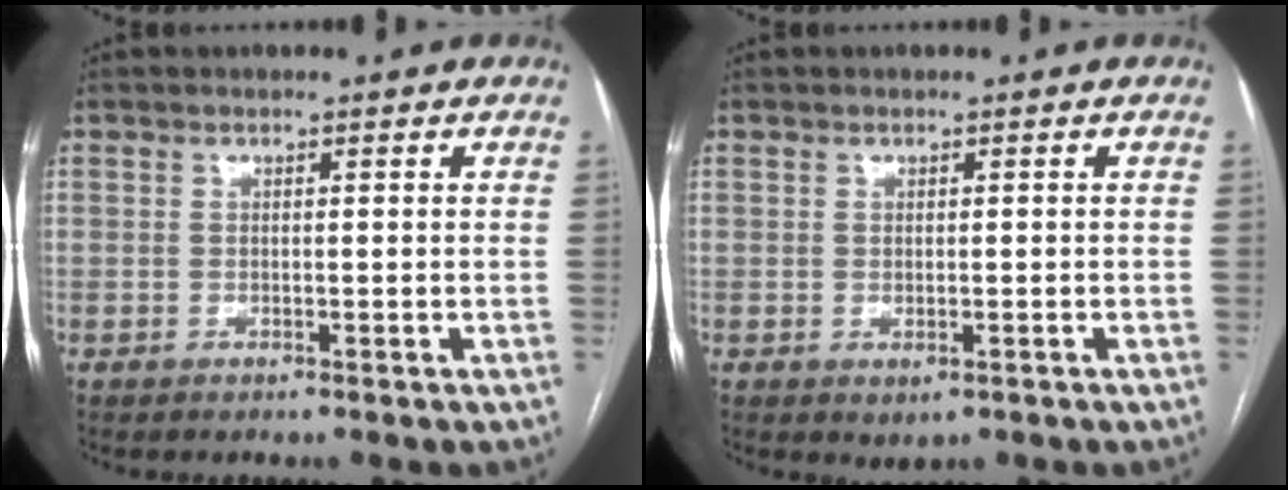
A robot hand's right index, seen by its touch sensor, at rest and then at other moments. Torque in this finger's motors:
{"motor_torque": [0.48, -0.27, 0.07, 0.00]}